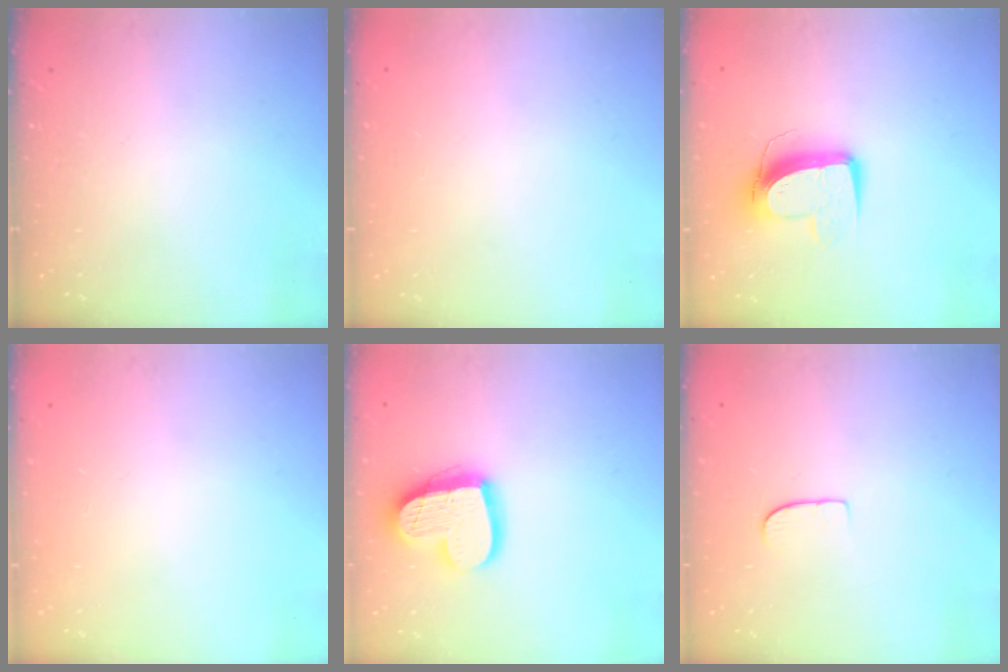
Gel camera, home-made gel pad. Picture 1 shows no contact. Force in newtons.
{"total": 0.0}
{"total": 10.6, "press": 10.6, "slide": 0.6}
{"total": 0.0}
{"total": 15.9, "press": 15.9, "slide": 1.2}
{"total": 6.1, "press": 6.1, "slide": 0.5}